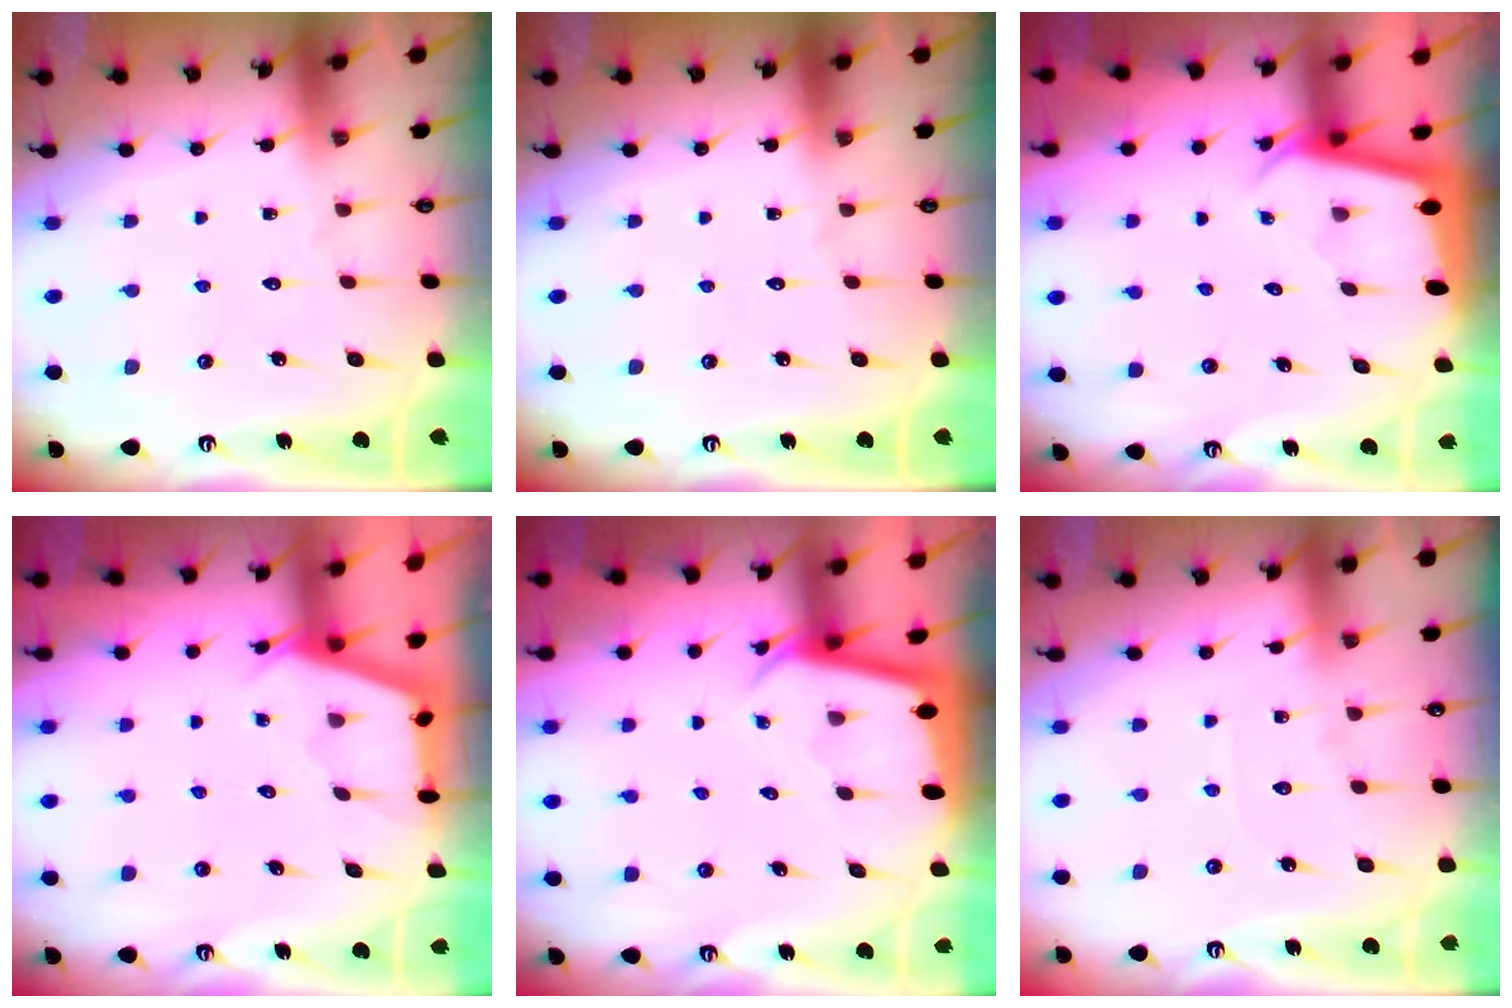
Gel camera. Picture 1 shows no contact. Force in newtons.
{"total": 0.0}
{"total": 2.0, "press": 2.0, "slide": 0.1}
{"total": 2.9, "press": 2.8, "slide": 0.3}
{"total": 2.0, "press": 2.0, "slide": 0.0}
{"total": 3.4, "press": 3.4, "slide": 0.6}